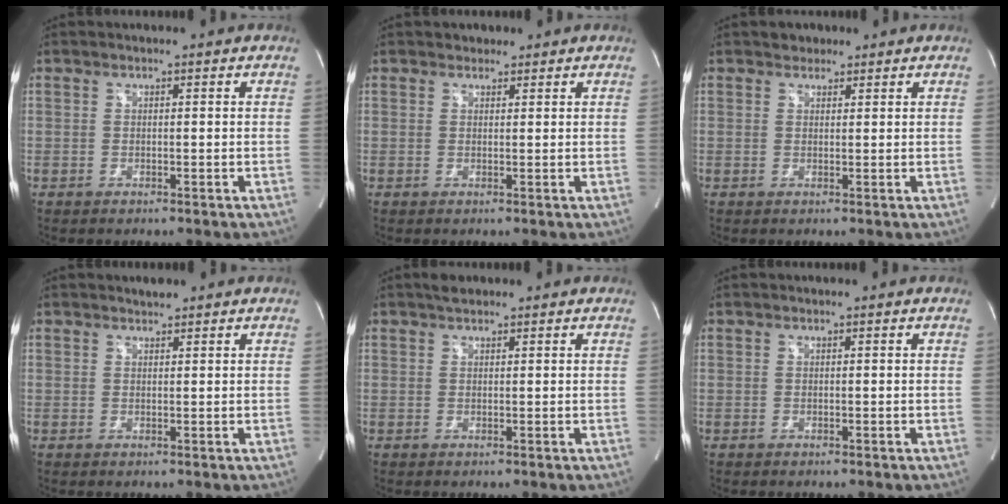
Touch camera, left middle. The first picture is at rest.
{"total": 1.2, "force": [1.0, 0.8, 0.0], "torque": [0.002, 0.003, 0.010]}
{"total": 1.6, "force": [1.2, 1.1, 0.1], "torque": [0.001, 0.005, 0.015]}
{"total": 1.1, "force": [1.0, 0.2, 0.2], "torque": [-0.014, 0.003, 0.019]}
{"total": 1.7, "force": [1.4, 0.7, 0.7], "torque": [-0.018, 0.011, 0.023]}
{"total": 0.0}